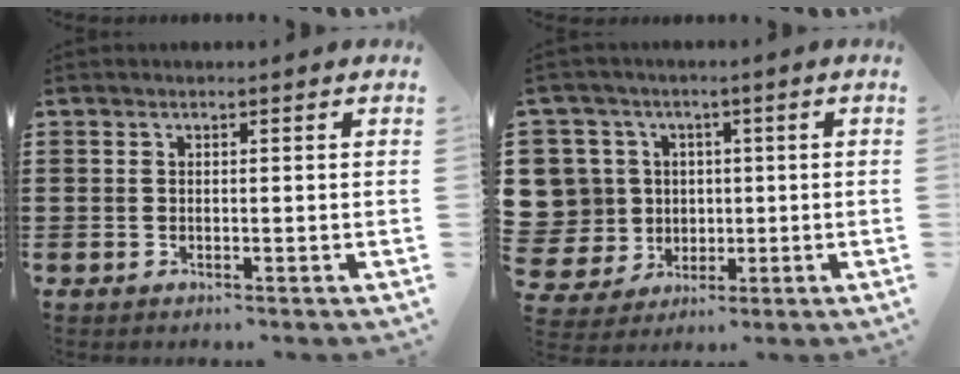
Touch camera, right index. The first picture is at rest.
{"total": 9.0, "force": [1.5, 8.7, 1.9], "torque": [-0.108, 0.004, 0.031]}